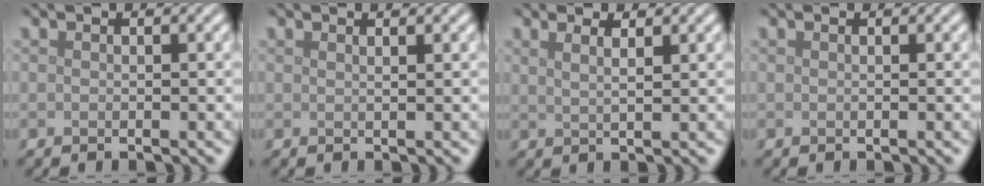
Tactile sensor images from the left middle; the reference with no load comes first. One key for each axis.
{"total": 1.1, "fx": 0.8, "fy": 0.4, "fz": 0.7, "tx": 0.001, "ty": 0.002, "tz": 0.000}
{"total": 3.2, "fx": 2.0, "fy": 1.4, "fz": 2.1, "tx": -0.013, "ty": 0.018, "tz": -0.001}
{"total": 0.0}